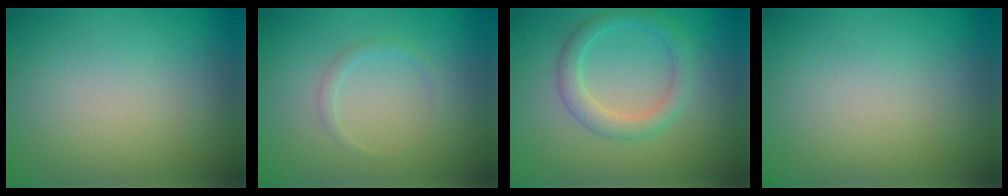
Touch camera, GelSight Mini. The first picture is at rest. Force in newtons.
{"total": 0.9, "press": 0.9, "slide": 0.0}
{"total": 2.8, "press": 2.8, "slide": 0.0}
{"total": 0.0}